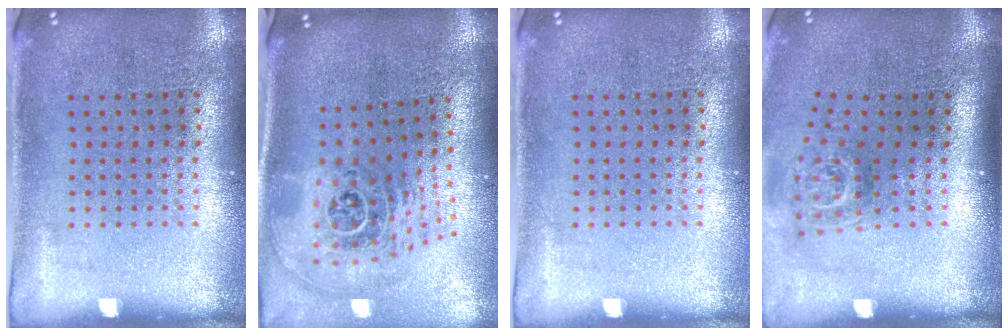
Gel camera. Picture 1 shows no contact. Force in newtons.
{"total": 2.8, "press": 1.8, "slide": 2.1}
{"total": 0.0}
{"total": 1.8, "press": 1.2, "slide": 1.3}